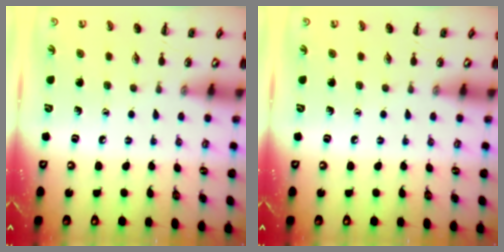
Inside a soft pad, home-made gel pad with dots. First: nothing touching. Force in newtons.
{"total": 0.0}